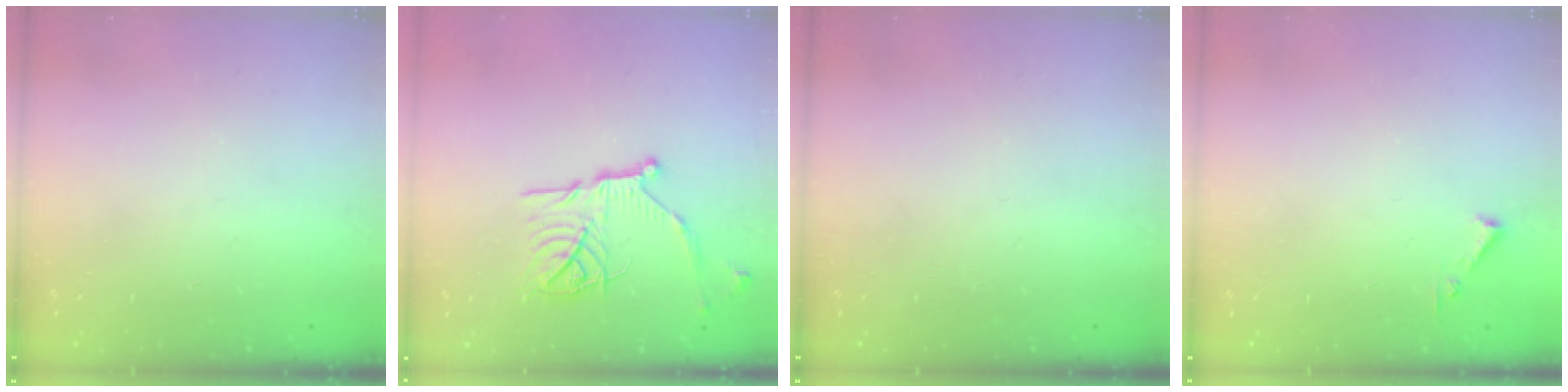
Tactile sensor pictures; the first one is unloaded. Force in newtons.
{"total": 18.0, "press": 18.0, "slide": 1.5}
{"total": 0.0}
{"total": 3.6, "press": 3.6, "slide": 0.4}